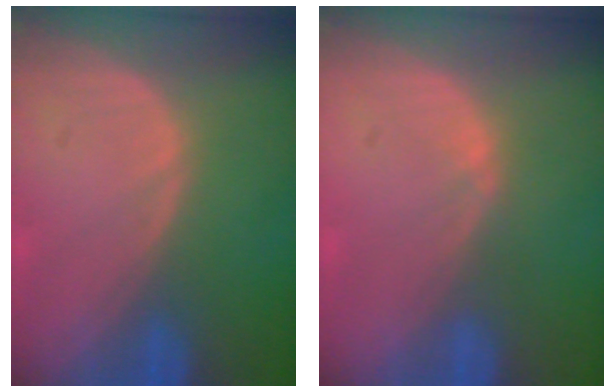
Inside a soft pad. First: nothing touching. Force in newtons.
{"total": 0.7, "press": 0.7, "slide": 0.3}